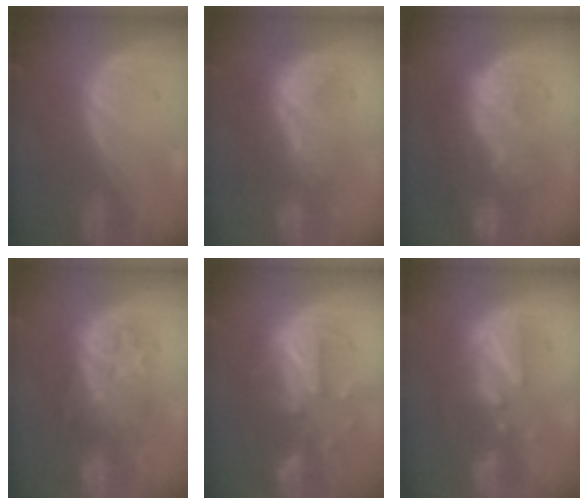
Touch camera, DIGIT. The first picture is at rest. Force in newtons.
{"total": 7.8, "press": 7.2, "slide": 2.8}
{"total": 10.7, "press": 9.4, "slide": 5.0}
{"total": 8.4, "press": 8.1, "slide": 2.0}
{"total": 10.0, "press": 8.8, "slide": 4.7}
{"total": 8.1, "press": 7.5, "slide": 3.2}